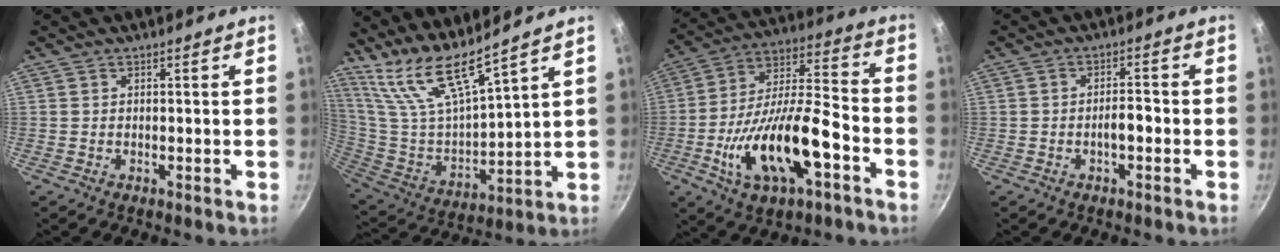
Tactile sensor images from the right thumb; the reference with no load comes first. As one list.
[{"total": 14.9, "force": [12.0, 2.1, 8.5], "torque": [-0.155, -0.098, 0.251]}, {"total": 21.0, "force": [-7.5, 8.3, 17.7], "torque": [-0.308, 0.042, -0.133]}, {"total": 3.3, "force": [-1.2, 1.4, 2.7], "torque": [-0.034, 0.022, -0.020]}]